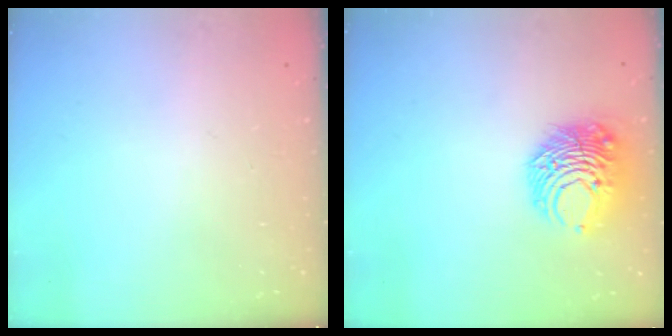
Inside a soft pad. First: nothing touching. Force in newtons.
{"total": 10.4, "press": 10.4, "slide": 0.6}